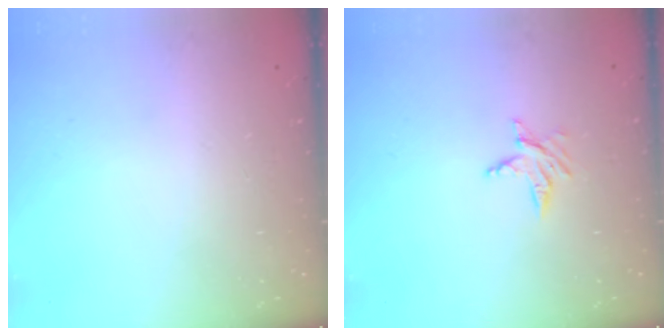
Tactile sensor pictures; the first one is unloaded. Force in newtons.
{"total": 3.5, "press": 3.4, "slide": 0.4}